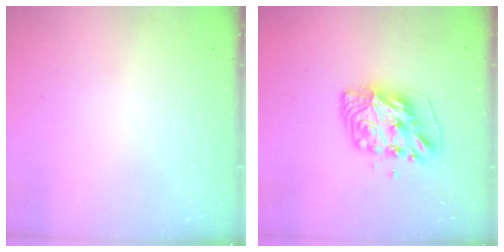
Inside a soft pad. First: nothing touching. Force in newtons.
{"total": 9.7, "press": 9.6, "slide": 1.3}